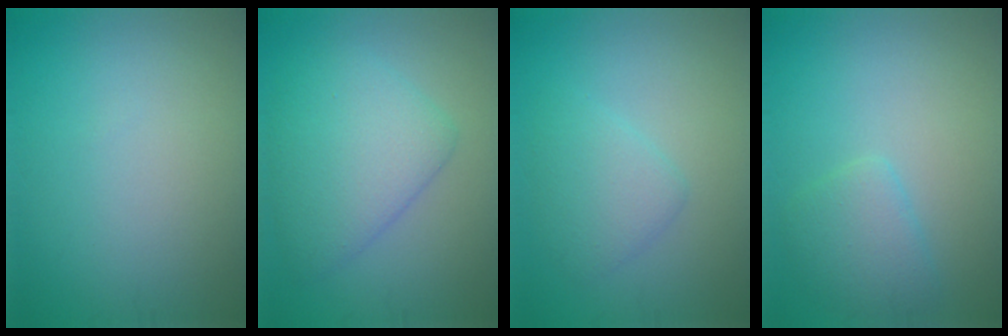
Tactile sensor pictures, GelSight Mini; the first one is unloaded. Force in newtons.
{"total": 5.6, "press": 5.6, "slide": 0.0}
{"total": 2.6, "press": 2.6, "slide": 0.2}
{"total": 2.6, "press": 2.6, "slide": 0.2}